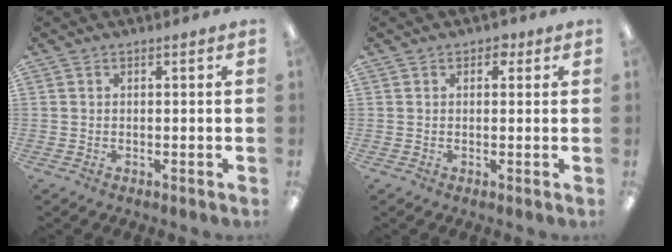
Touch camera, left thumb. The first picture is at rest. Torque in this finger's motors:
{"motor_torque": [-0.19, -0.03, -0.34, 0.22, -0.02]}